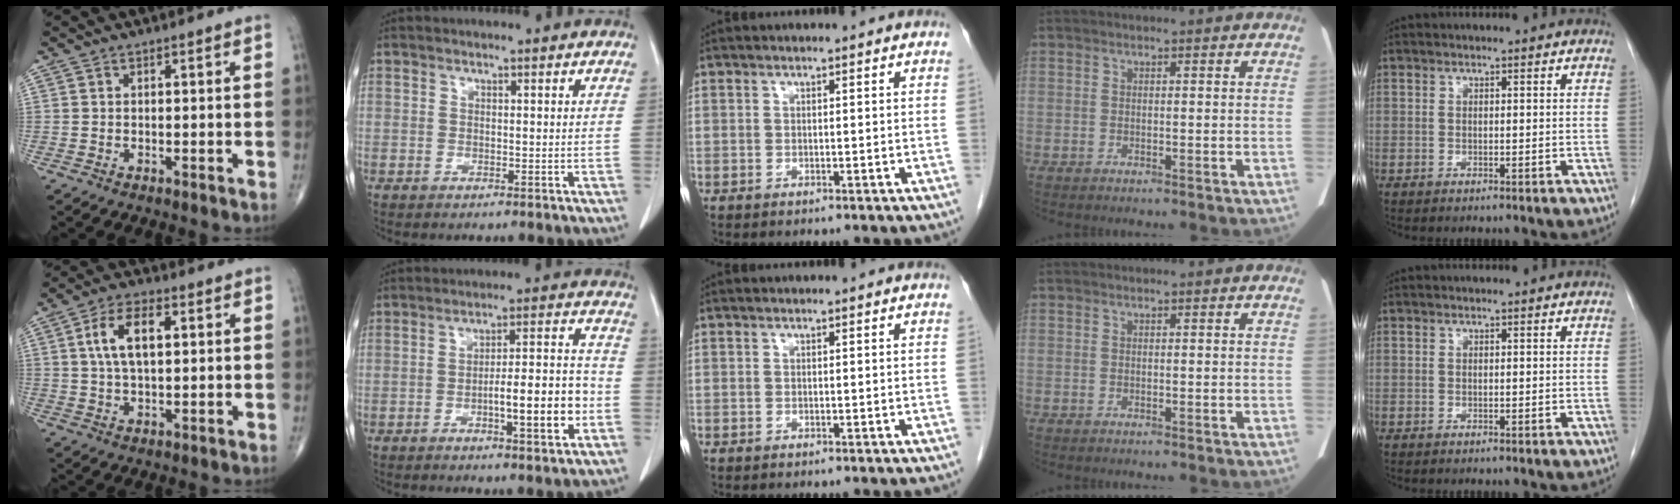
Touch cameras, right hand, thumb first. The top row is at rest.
{"thumb": {"total": 9.0, "force": [2.2, 4.4, 7.5], "torque": [-0.134, 0.008, 0.039]}, "index": {"total": 10.3, "force": [-3.2, 1.4, 9.7], "torque": [-0.148, 0.013, -0.046]}}